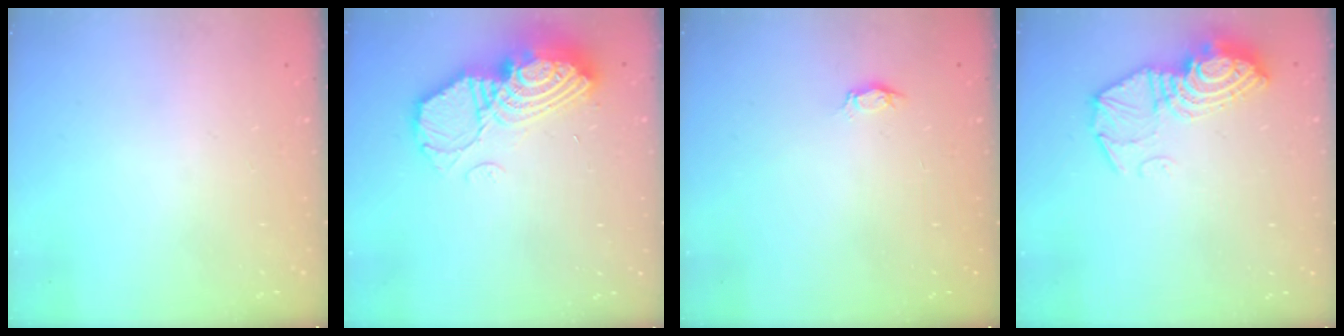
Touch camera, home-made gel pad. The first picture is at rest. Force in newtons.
{"total": 16.5, "press": 16.4, "slide": 1.2}
{"total": 2.8, "press": 2.8, "slide": 0.3}
{"total": 12.5, "press": 12.4, "slide": 1.2}